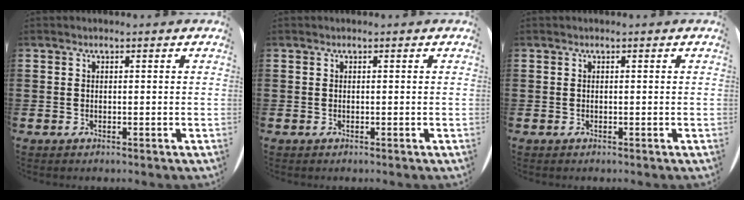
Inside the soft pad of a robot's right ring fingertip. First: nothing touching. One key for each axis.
{"total": 0.0}
{"total": 0.0}